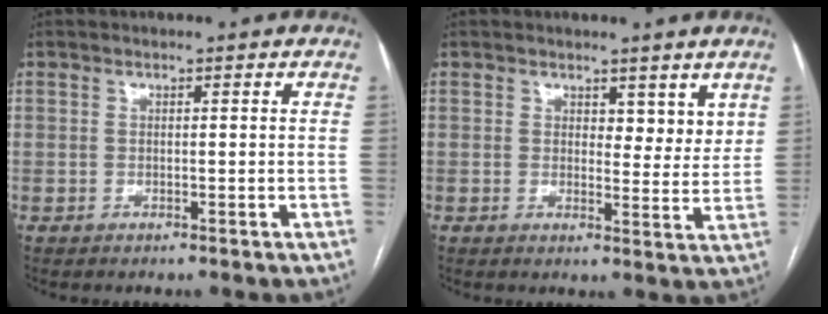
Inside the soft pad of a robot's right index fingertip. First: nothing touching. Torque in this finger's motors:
{"motor_torque": [-0.09, 0.02, 0.11, 0.00]}